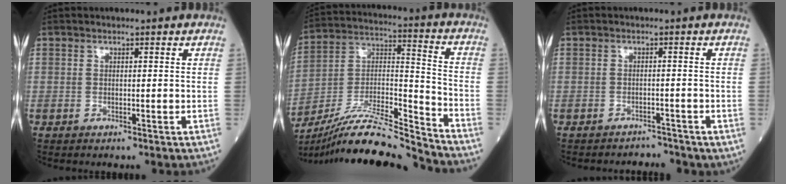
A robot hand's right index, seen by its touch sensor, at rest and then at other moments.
{"total": 16.8, "force": [-15.7, -1.0, 5.9], "torque": [-0.106, 0.030, -0.284]}
{"total": 2.1, "force": [-1.8, 0.6, -0.7], "torque": [0.016, -0.002, -0.025]}